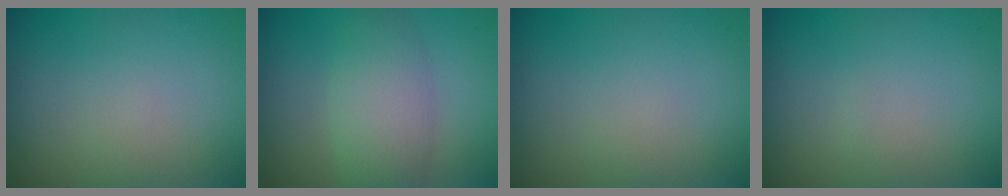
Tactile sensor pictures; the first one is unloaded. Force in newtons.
{"total": 2.7, "press": 2.7, "slide": 0.3}
{"total": 0.0}
{"total": 0.0}